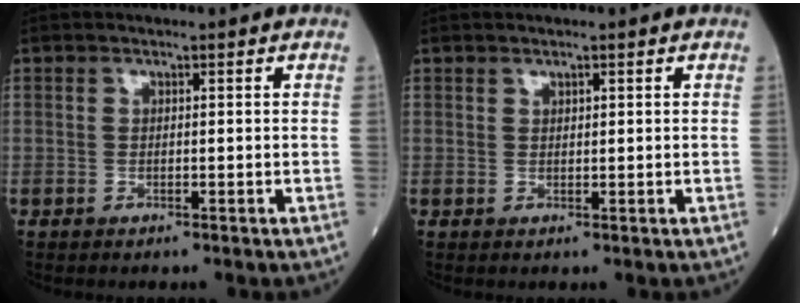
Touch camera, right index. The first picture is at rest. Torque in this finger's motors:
{"motor_torque": [-0.04, 0.07, -0.06, -0.01]}